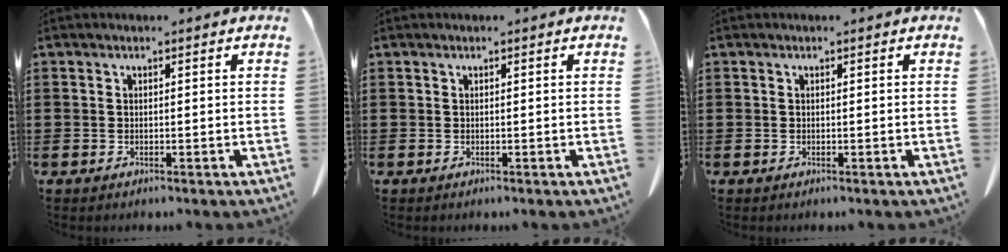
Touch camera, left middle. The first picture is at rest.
{"total": 0.0}
{"total": 0.0}